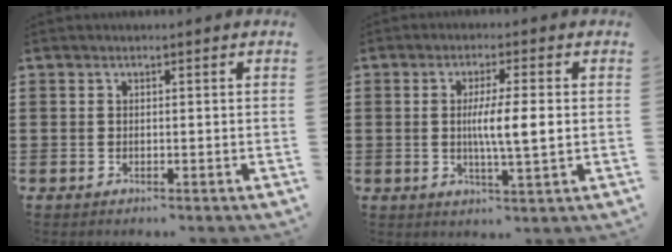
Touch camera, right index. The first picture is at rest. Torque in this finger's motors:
{"motor_torque": [1.51, -0.29, 0.68, 0.14]}